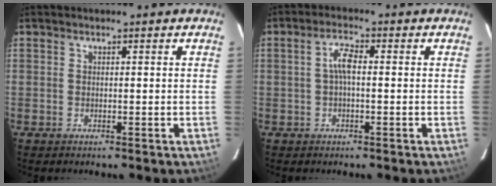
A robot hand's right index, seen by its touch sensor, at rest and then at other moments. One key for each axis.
{"total": 3.3, "fx": -0.1, "fy": 1.1, "fz": 3.1, "tx": -0.062, "ty": 0.010, "tz": -0.001}